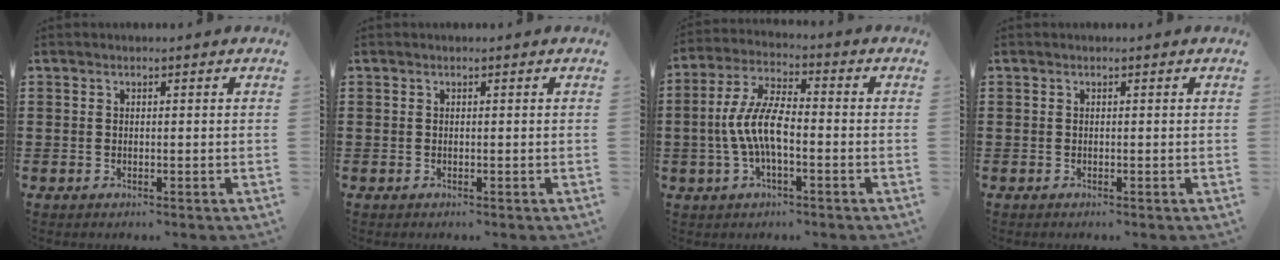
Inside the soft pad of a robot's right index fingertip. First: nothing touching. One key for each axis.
{"total": 0.0}
{"total": 8.4, "fx": -1.8, "fy": 3.0, "fz": 7.7, "tx": -0.172, "ty": -0.009, "tz": -0.037}
{"total": 0.0}